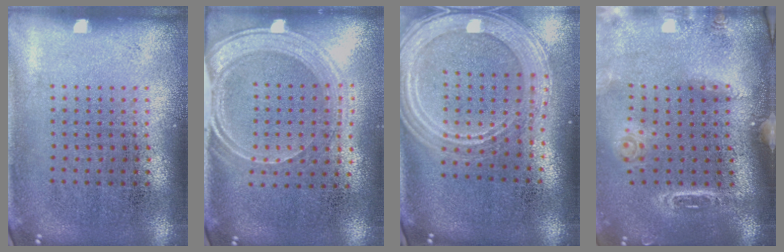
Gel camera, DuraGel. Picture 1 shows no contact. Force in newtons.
{"total": 1.9, "press": 1.6, "slide": 1.1}
{"total": 2.8, "press": 2.3, "slide": 1.5}
{"total": 1.8, "press": 1.7, "slide": 0.6}